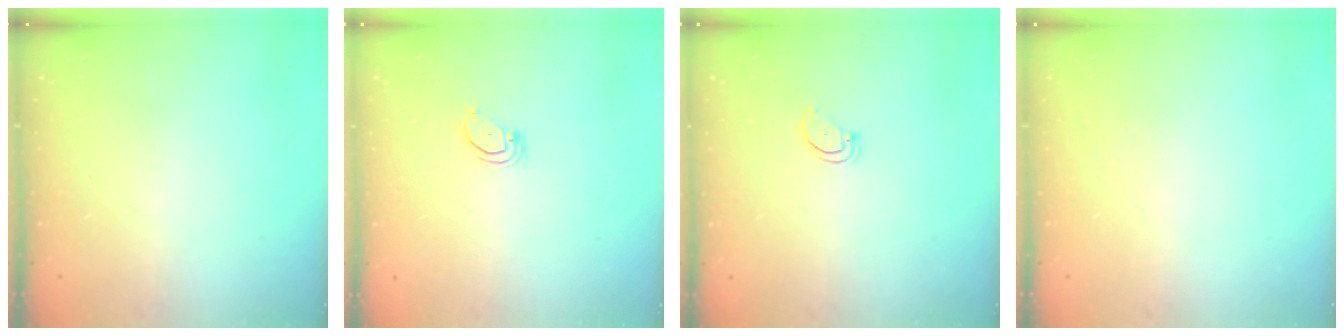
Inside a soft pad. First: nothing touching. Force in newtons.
{"total": 2.1, "press": 2.1, "slide": 0.2}
{"total": 2.4, "press": 2.4, "slide": 0.2}
{"total": 0.0}